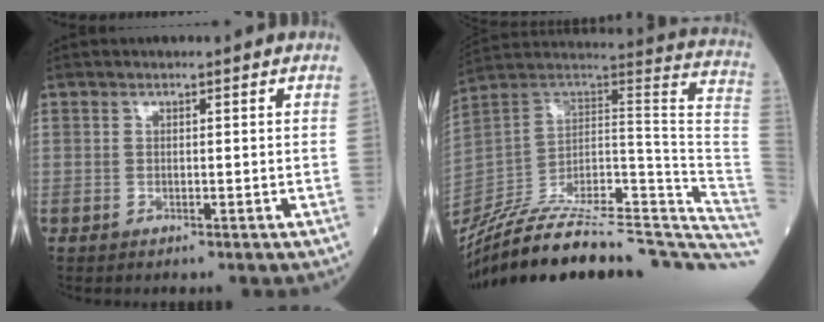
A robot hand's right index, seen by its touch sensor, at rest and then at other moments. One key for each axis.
{"total": 38.8, "fx": -32.2, "fy": 6.2, "fz": 20.7, "tx": -0.240, "ty": -0.024, "tz": -0.451}